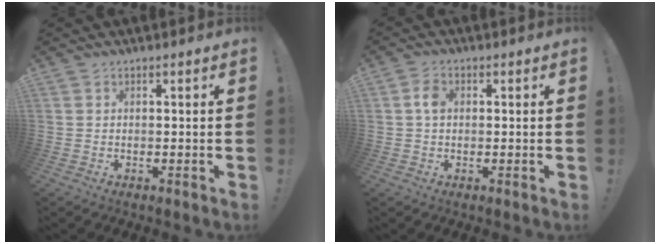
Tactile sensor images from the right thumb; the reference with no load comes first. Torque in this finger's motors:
{"motor_torque": [-0.10, 0.20, 0.12, 0.01, 0.00]}